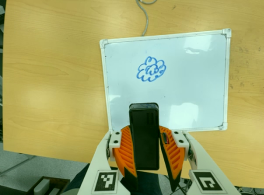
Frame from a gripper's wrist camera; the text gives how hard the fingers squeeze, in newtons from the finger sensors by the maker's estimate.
{"total": 9.3, "left": 8.0, "right": 10.6}